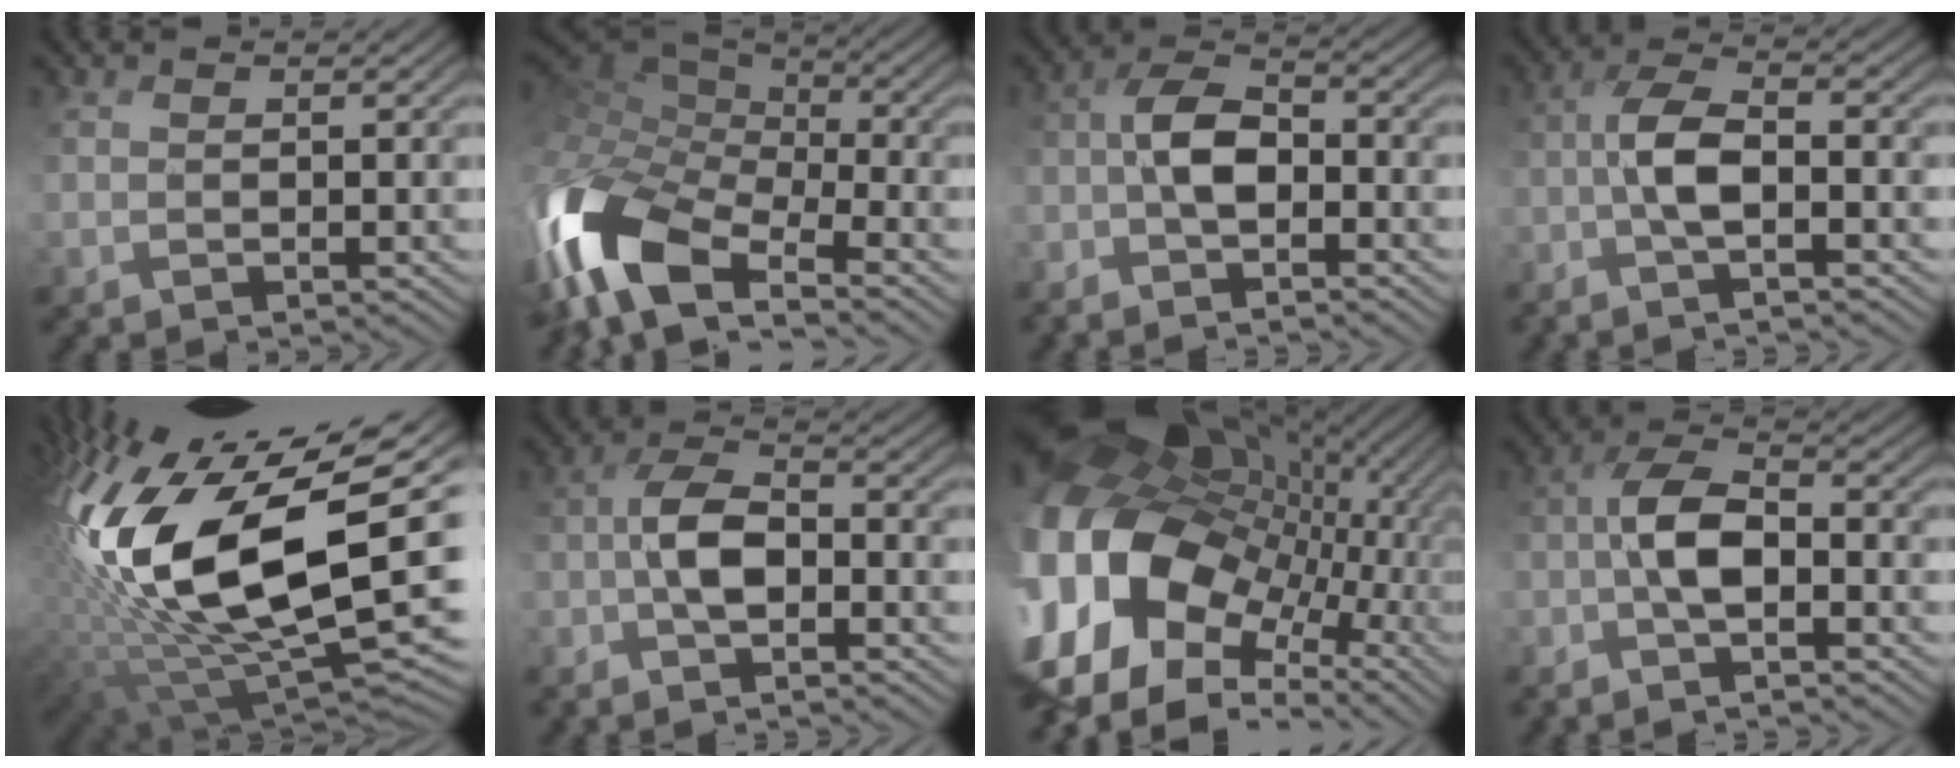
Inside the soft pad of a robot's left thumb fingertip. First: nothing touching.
{"total": 14.3, "force": [-6.6, 7.0, 10.5], "torque": [-0.271, -0.014, -0.126]}
{"total": 5.9, "force": [-2.7, 2.7, 4.4], "torque": [-0.088, 0.009, -0.069]}
{"total": 6.0, "force": [-1.9, 1.7, 5.4], "torque": [-0.106, 0.009, -0.050]}
{"total": 21.3, "force": [3.4, 11.2, 17.8], "torque": [-0.389, -0.023, 0.068]}
{"total": 5.9, "force": [-2.3, 2.4, 4.8], "torque": [-0.093, 0.012, -0.058]}
{"total": 22.0, "force": [-0.7, 17.3, 13.6], "torque": [-0.332, -0.013, -0.003]}
{"total": 6.4, "force": [-2.4, 2.4, 5.4], "torque": [-0.105, 0.012, -0.059]}